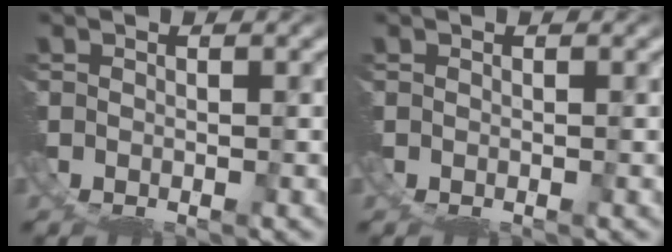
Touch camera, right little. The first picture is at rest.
{"total": 0.0}